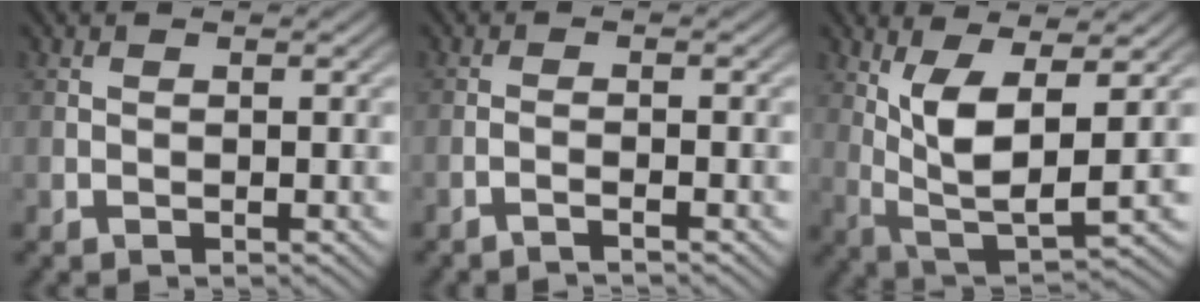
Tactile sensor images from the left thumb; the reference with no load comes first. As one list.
[{"total": 1.6, "force": [-1.2, 0.1, 1.1], "torque": [-0.008, 0.005, -0.035]}, {"total": 8.1, "force": [2.3, 2.6, 7.3], "torque": [-0.150, 0.001, 0.049]}]